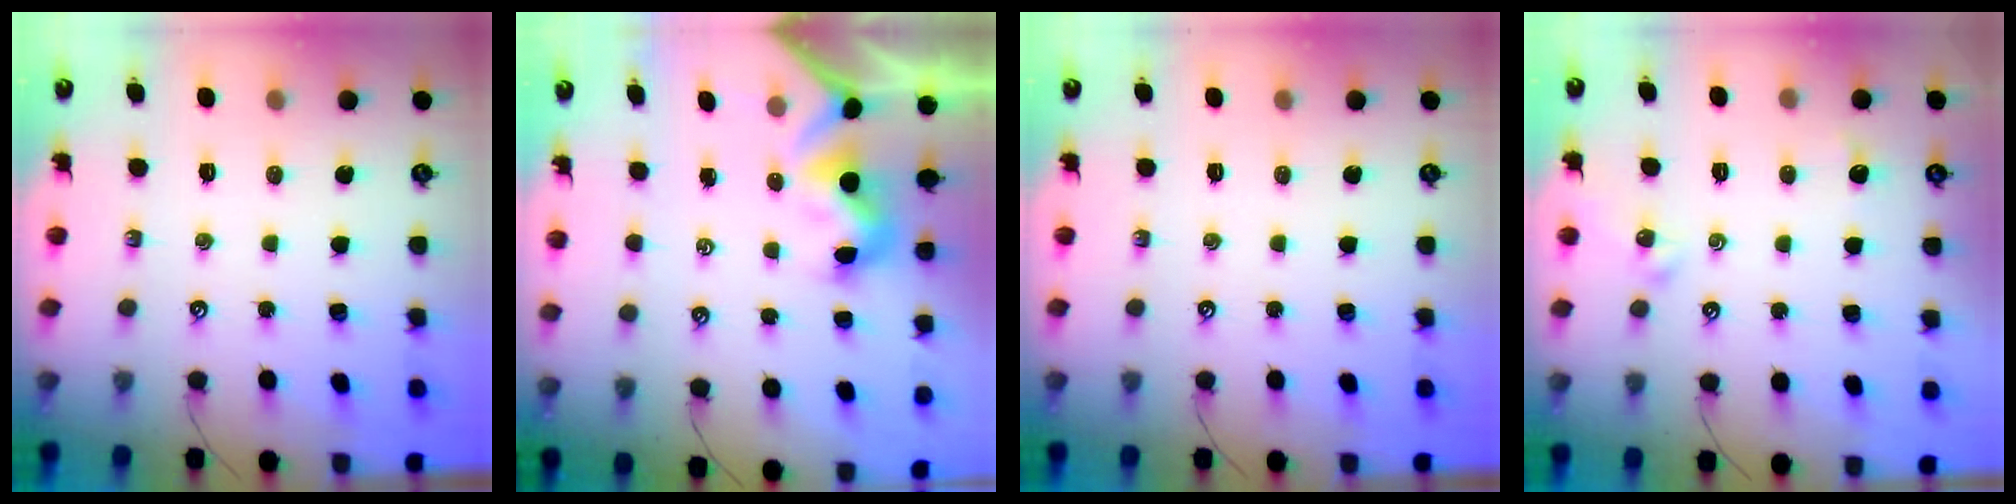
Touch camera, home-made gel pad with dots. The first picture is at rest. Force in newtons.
{"total": 1.6, "press": 1.5, "slide": 0.7}
{"total": 0.0}
{"total": 2.3, "press": 2.2, "slide": 0.6}